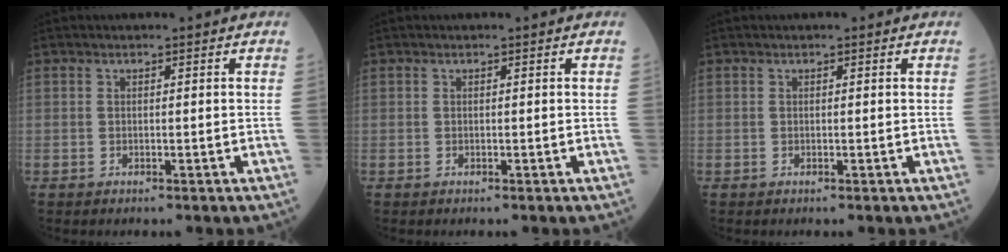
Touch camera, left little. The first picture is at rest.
{"total": 0.0}
{"total": 0.0}